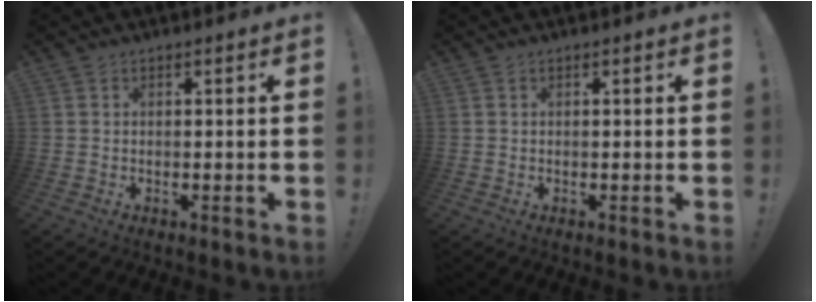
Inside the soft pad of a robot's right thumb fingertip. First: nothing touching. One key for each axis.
{"total": 0.0}